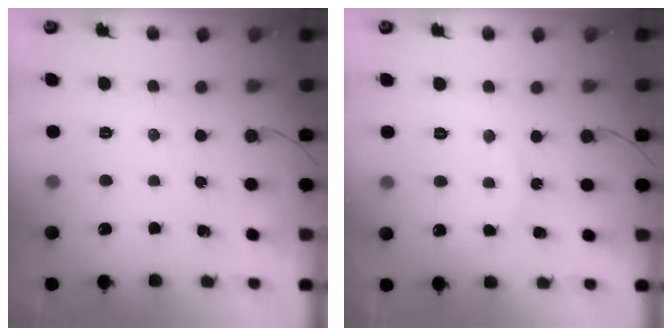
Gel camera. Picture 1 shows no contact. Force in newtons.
{"total": 5.1, "press": 5.1, "slide": 0.2}